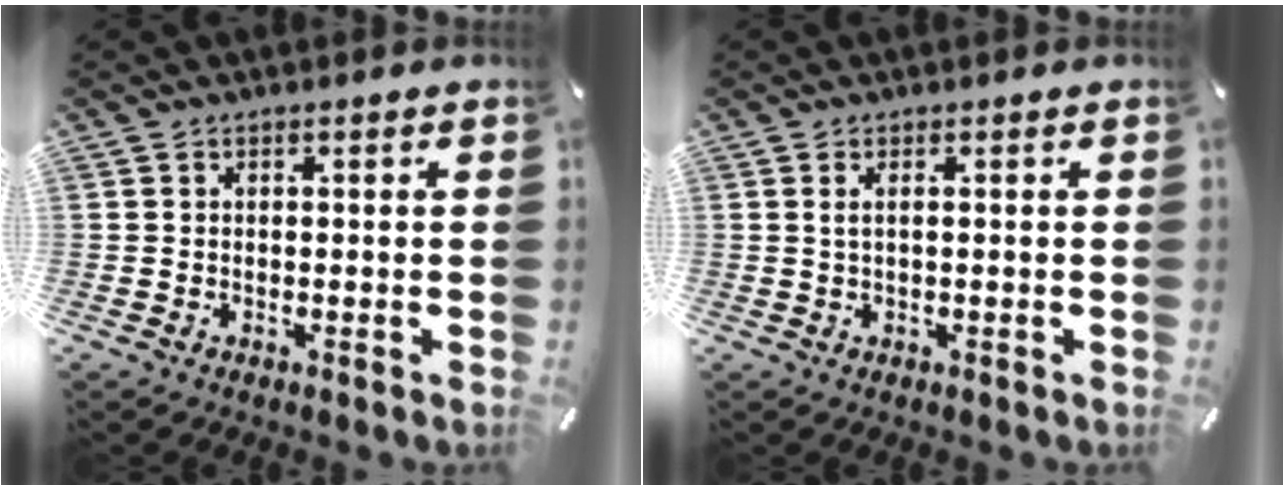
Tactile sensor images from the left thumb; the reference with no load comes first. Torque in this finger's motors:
{"motor_torque": [-0.10, -0.24, 0.10, -0.14, 0.06]}